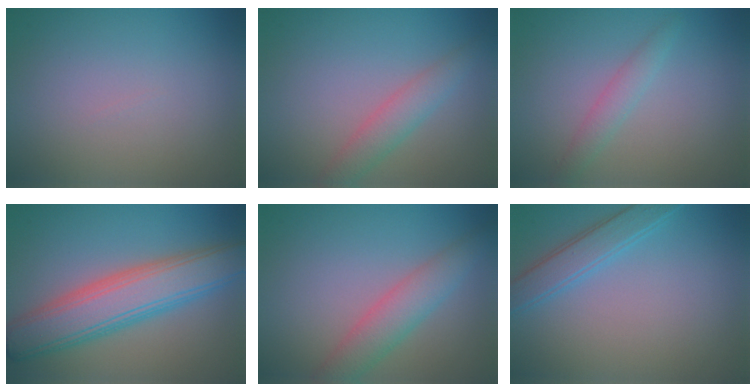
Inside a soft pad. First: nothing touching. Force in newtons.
{"total": 2.7, "press": 2.7, "slide": 0.1}
{"total": 1.7, "press": 1.7, "slide": 0.1}
{"total": 7.7, "press": 7.6, "slide": 0.5}
{"total": 3.7, "press": 3.7, "slide": 0.1}
{"total": 2.8, "press": 2.8, "slide": 0.1}